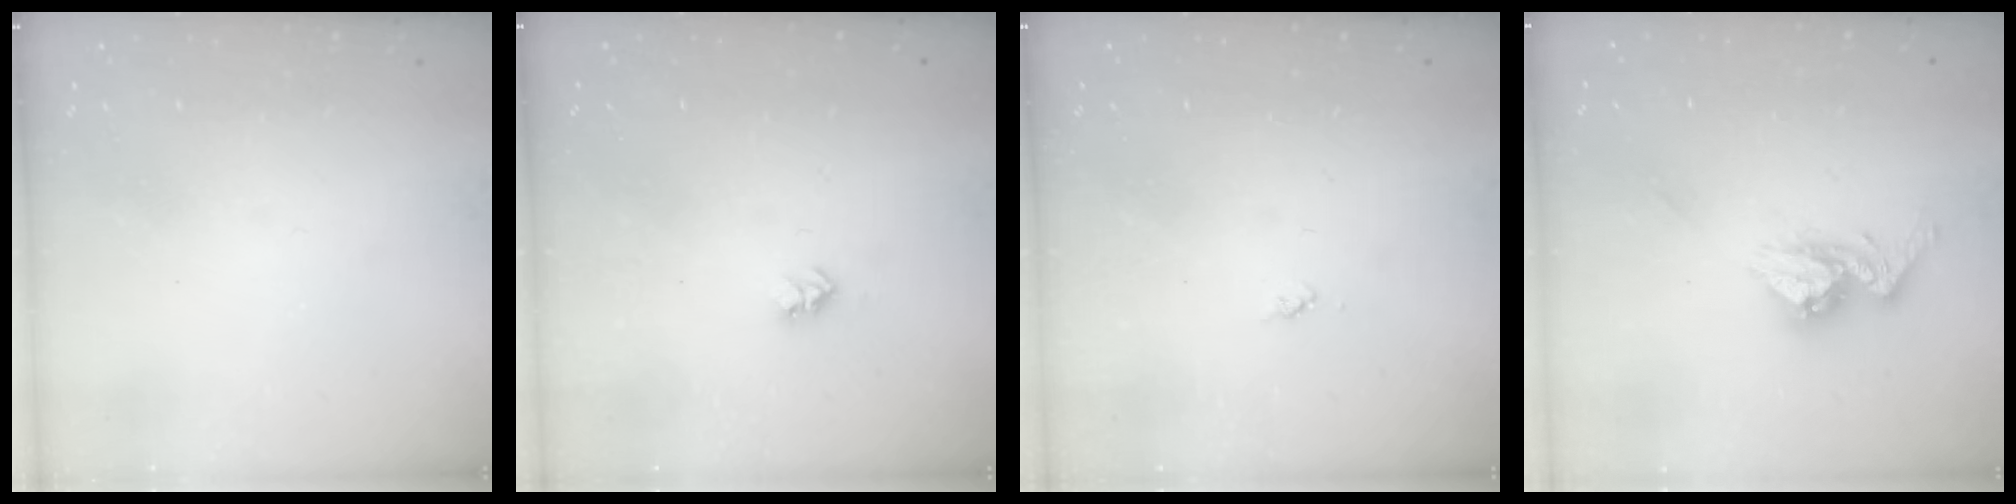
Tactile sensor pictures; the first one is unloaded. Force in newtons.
{"total": 2.7, "press": 2.7, "slide": 0.4}
{"total": 3.4, "press": 3.4, "slide": 0.5}
{"total": 10.6, "press": 10.6, "slide": 1.0}